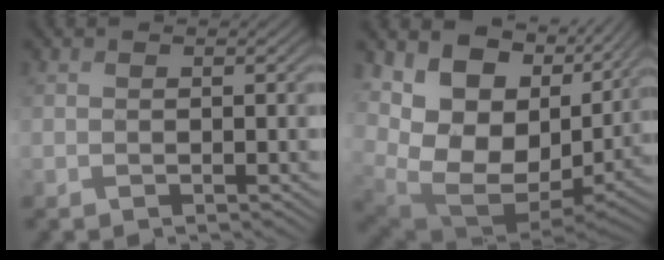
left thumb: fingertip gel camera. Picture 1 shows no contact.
{"total": 16.5, "force": [5.5, 11.4, 10.6], "torque": [-0.230, -0.019, 0.129]}